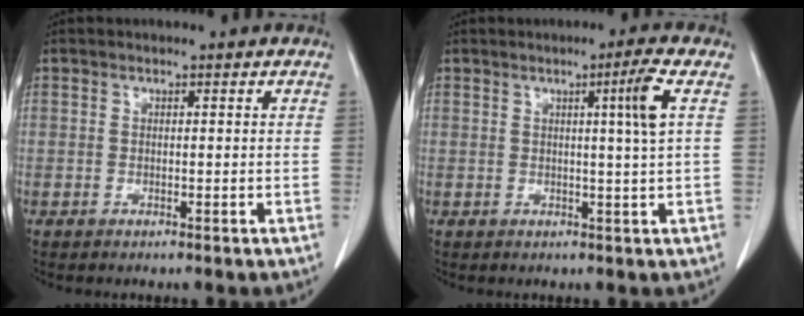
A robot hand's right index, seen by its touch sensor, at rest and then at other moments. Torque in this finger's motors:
{"motor_torque": [0.08, 0.09, 0.06, 0.05]}